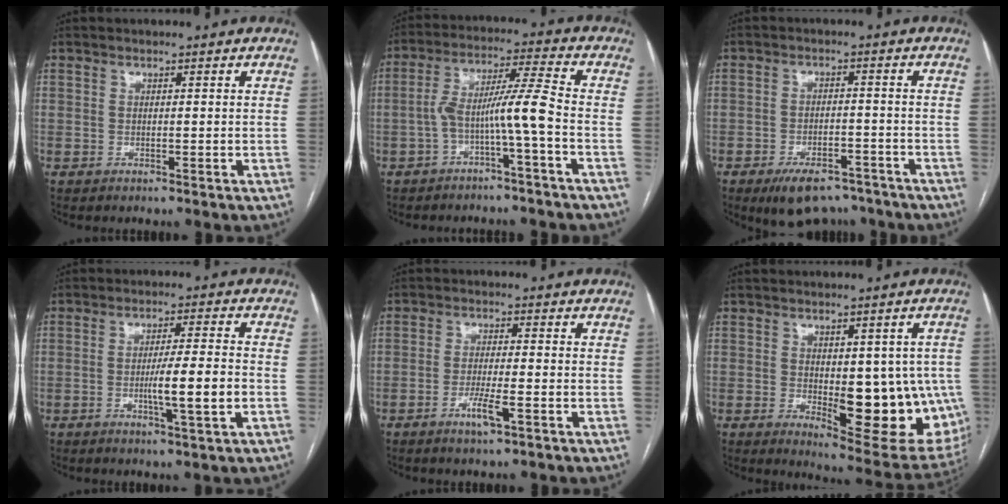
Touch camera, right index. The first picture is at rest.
{"total": 8.1, "force": [-2.6, -0.6, 7.6], "torque": [-0.139, 0.031, -0.045]}
{"total": 9.2, "force": [-7.2, 3.9, 4.2], "torque": [-0.061, 0.002, -0.111]}
{"total": 7.3, "force": [-1.8, -0.1, 7.1], "torque": [-0.117, -0.004, -0.031]}
{"total": 4.2, "force": [-2.1, 0.3, 3.7], "torque": [-0.072, -0.005, -0.038]}
{"total": 15.7, "force": [-2.0, 6.0, 14.4], "torque": [-0.144, -0.002, -0.004]}